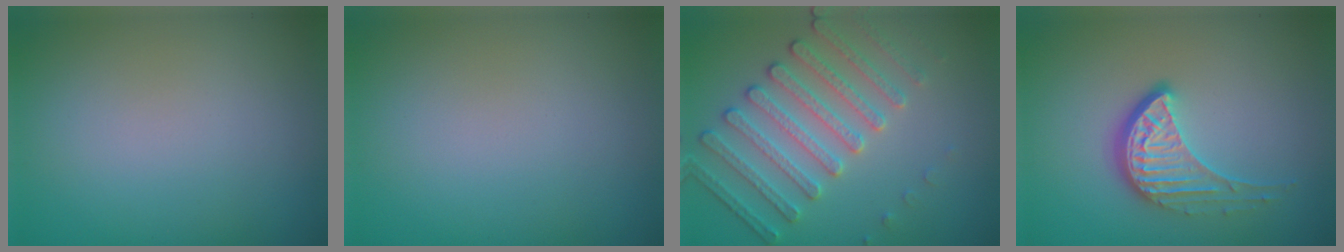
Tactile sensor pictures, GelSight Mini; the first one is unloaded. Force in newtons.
{"total": 0.0}
{"total": 4.2, "press": 4.1, "slide": 1.2}
{"total": 4.0, "press": 2.9, "slide": 2.7}